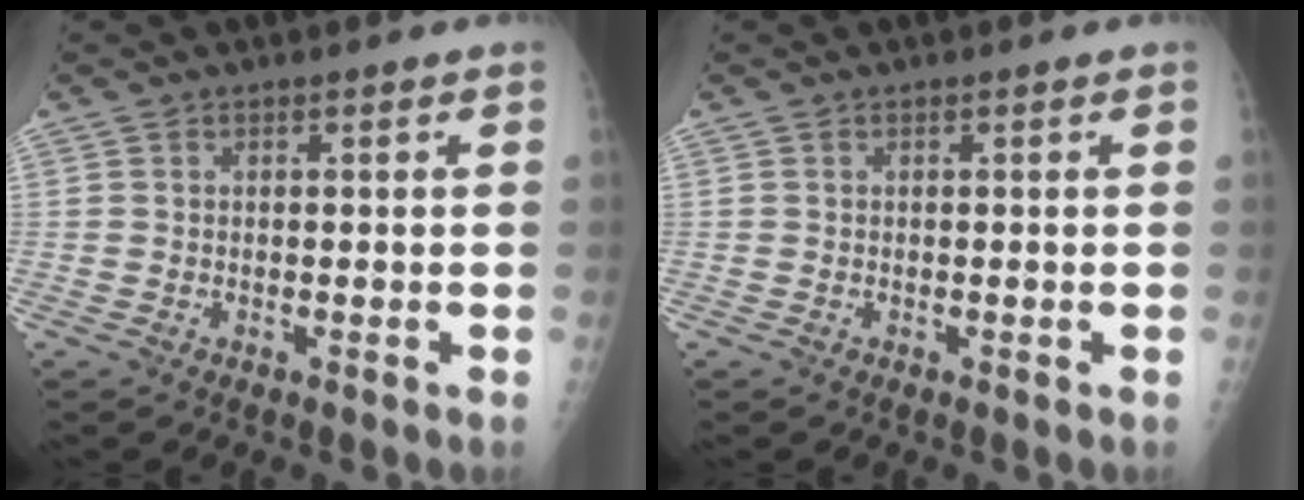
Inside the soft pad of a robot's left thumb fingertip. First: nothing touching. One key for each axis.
{"total": 0.0}